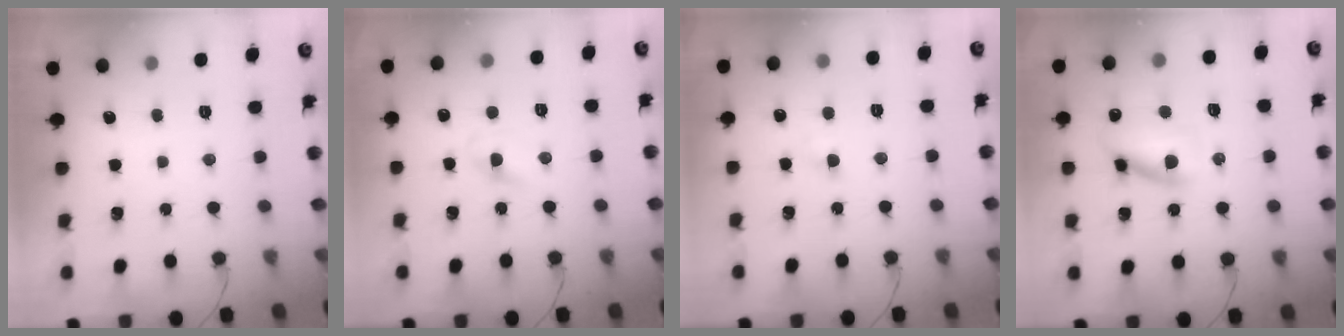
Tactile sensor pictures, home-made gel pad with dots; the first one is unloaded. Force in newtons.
{"total": 3.0, "press": 2.7, "slide": 1.2}
{"total": 2.9, "press": 2.7, "slide": 1.1}
{"total": 11.5, "press": 11.3, "slide": 2.0}